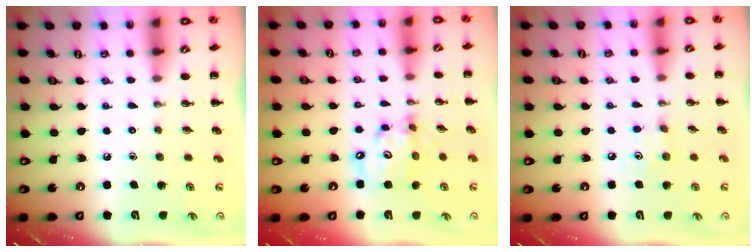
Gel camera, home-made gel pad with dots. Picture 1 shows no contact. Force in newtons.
{"total": 10.3, "press": 10.1, "slide": 2.2}
{"total": 5.5, "press": 5.2, "slide": 1.7}